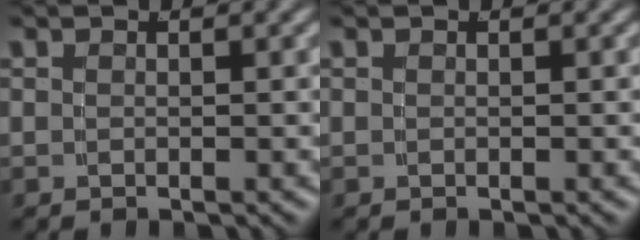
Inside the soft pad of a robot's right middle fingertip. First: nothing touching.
{"total": 0.0}